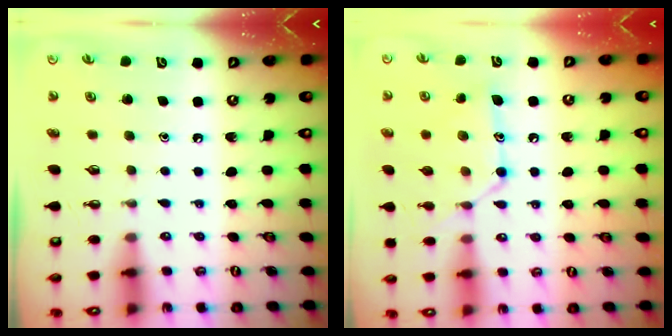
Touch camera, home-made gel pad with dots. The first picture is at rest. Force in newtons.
{"total": 13.8, "press": 13.7, "slide": 1.0}